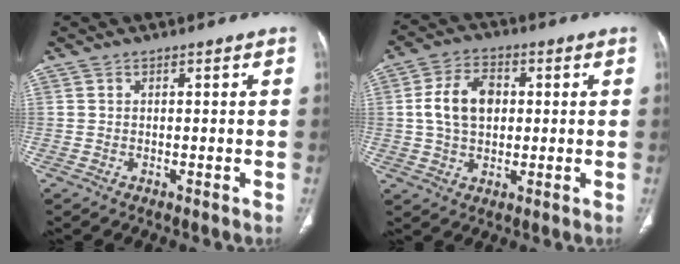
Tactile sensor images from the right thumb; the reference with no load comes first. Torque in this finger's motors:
{"motor_torque": [0.88, 2.15, 0.39, -0.52, 0.08]}